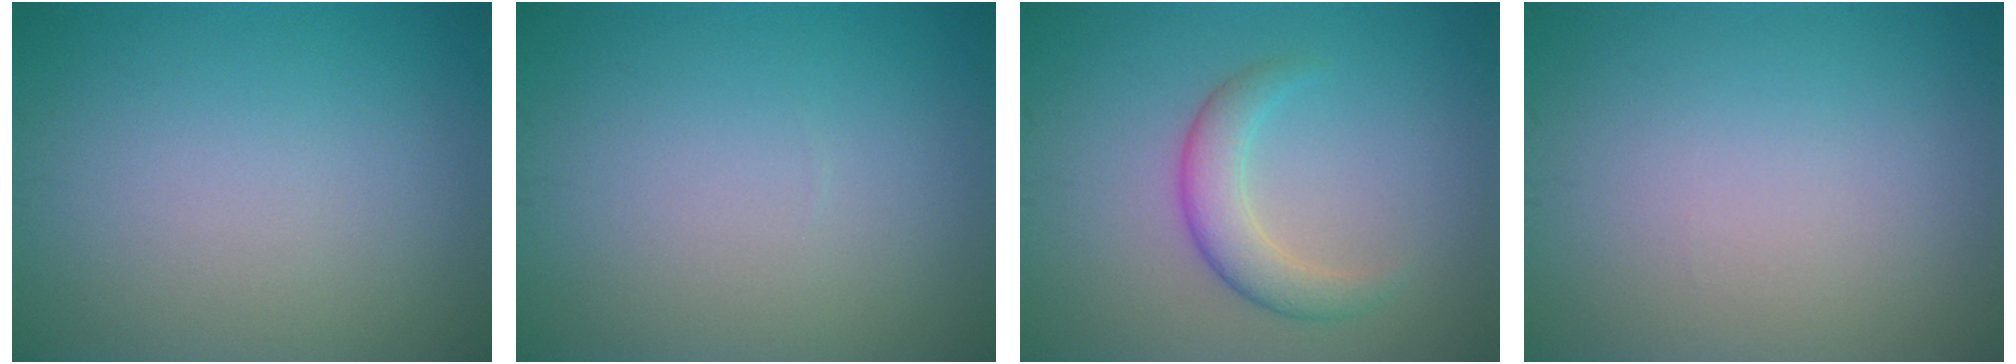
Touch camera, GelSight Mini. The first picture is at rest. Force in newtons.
{"total": 0.0}
{"total": 3.2, "press": 3.2, "slide": 0.0}
{"total": 0.0}